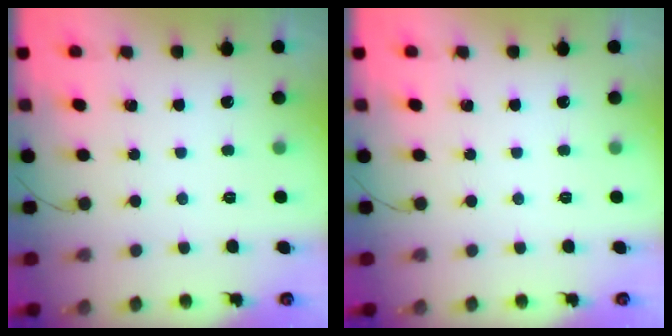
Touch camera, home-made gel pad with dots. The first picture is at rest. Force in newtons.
{"total": 0.0}